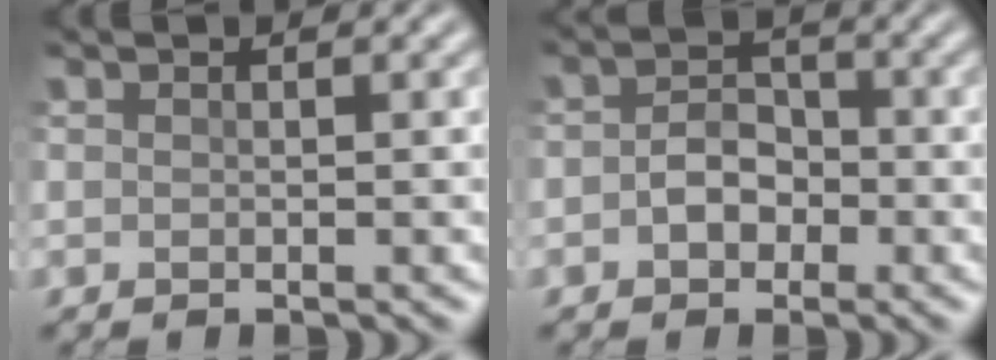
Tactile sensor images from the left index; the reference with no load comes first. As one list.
[{"total": 2.8, "force": [-0.8, 2.1, 1.7], "torque": [-0.030, 0.001, -0.020]}]